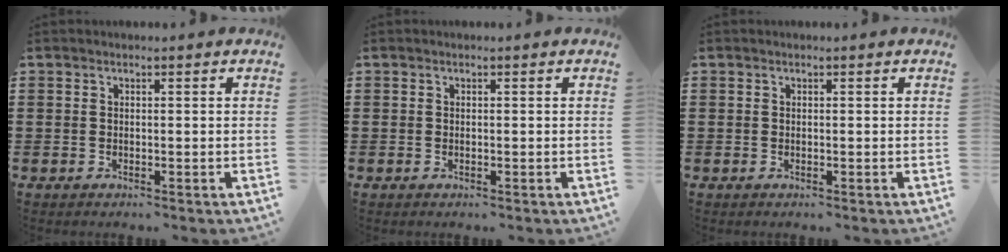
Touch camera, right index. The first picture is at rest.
{"total": 0.0}
{"total": 0.0}